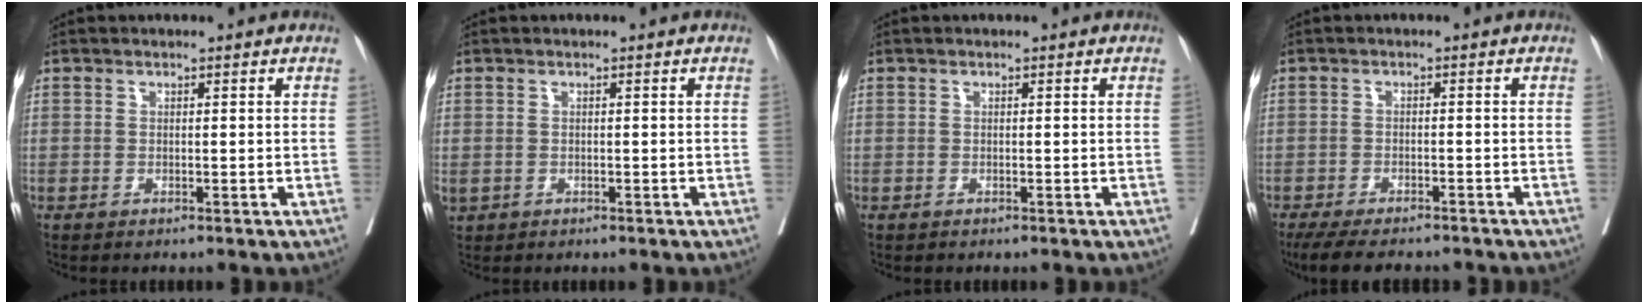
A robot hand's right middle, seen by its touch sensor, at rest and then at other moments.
{"total": 1.1, "force": [-0.1, 0.9, 0.5], "torque": [-0.014, 0.002, 0.005]}
{"total": 0.0}
{"total": 11.0, "force": [-9.6, 2.3, 4.8], "torque": [-0.073, -0.012, -0.135]}